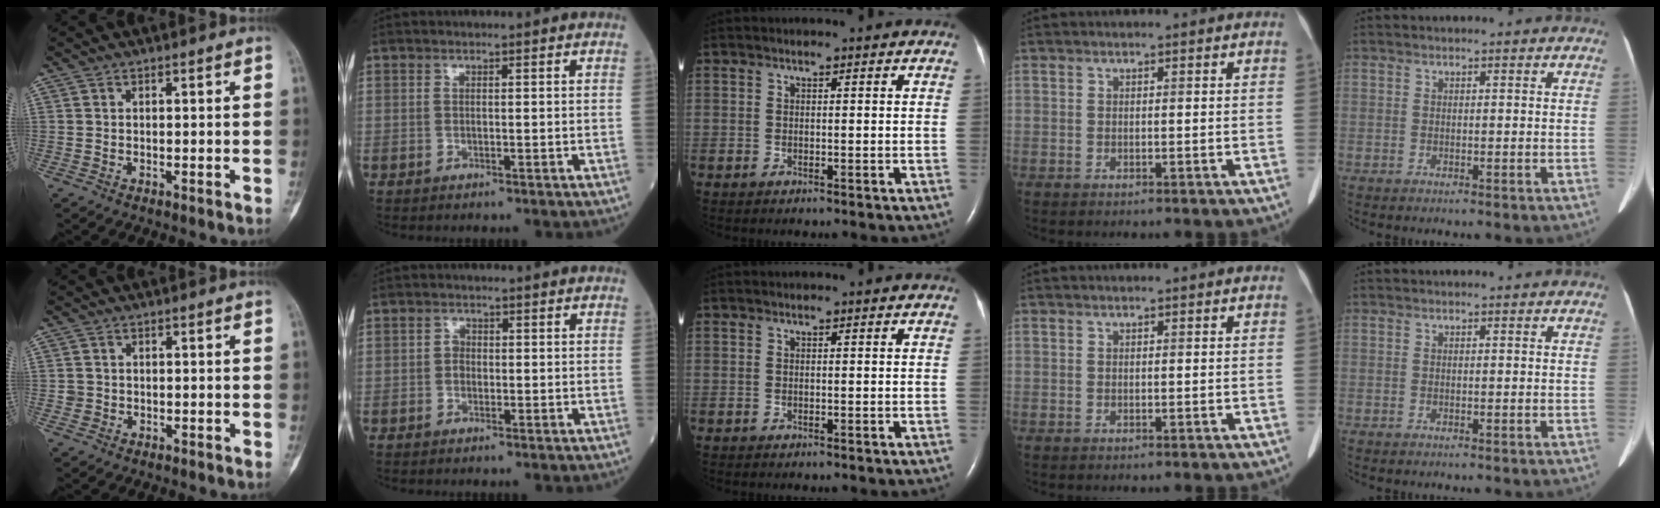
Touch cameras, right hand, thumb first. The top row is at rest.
{"thumb": {"total": 1.2, "force": [-0.2, 1.2, 0.1], "torque": [0.006, 0.006, -0.003]}, "index": {"total": 1.3, "force": [-0.2, 1.1, 0.7], "torque": [-0.007, 0.005, -0.006]}}